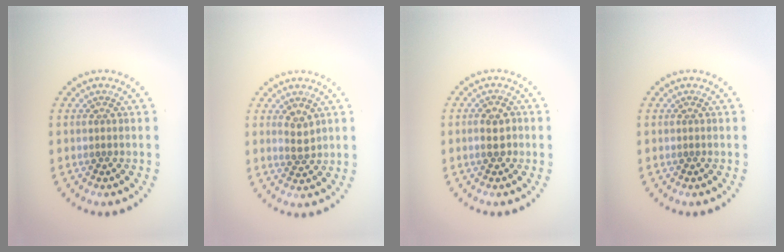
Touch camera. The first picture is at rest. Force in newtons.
{"total": 1.8, "press": 1.7, "slide": 0.5}
{"total": 2.1, "press": 2.1, "slide": 0.2}
{"total": 0.0}